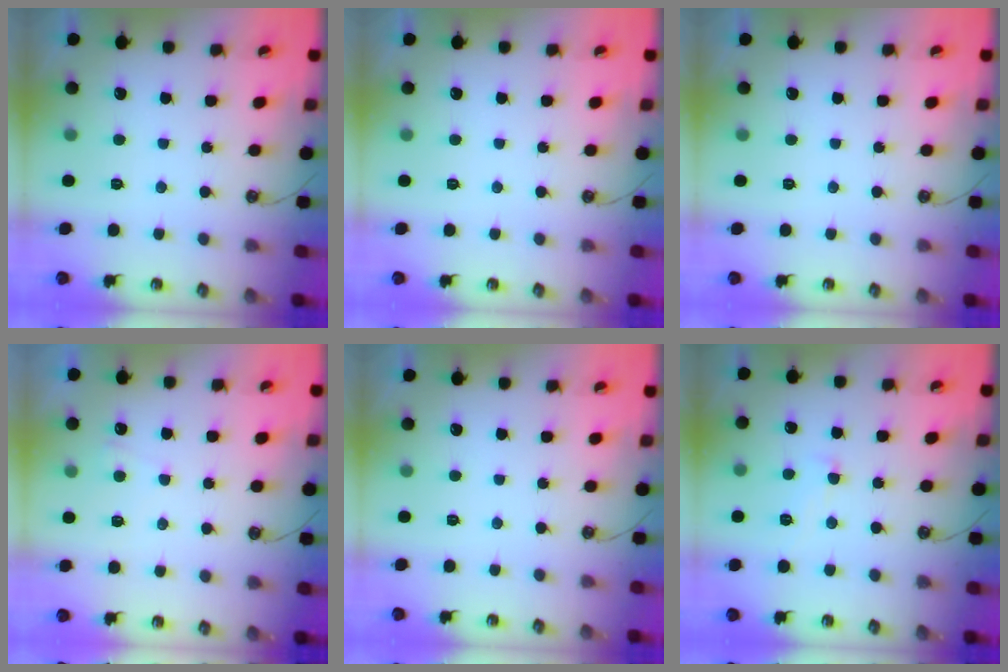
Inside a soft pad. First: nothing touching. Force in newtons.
{"total": 0.0}
{"total": 0.0}
{"total": 6.6, "press": 6.6, "slide": 0.3}
{"total": 0.0}
{"total": 1.7, "press": 1.7, "slide": 0.5}